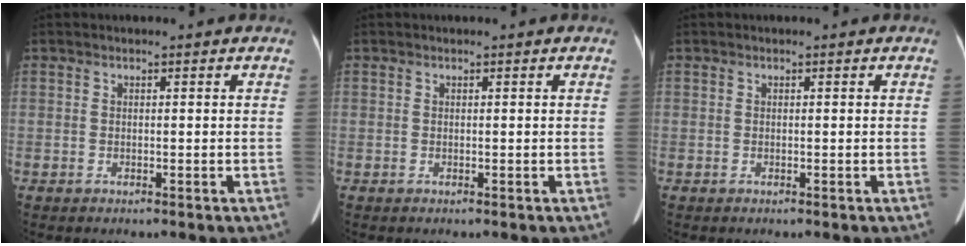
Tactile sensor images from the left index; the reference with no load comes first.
{"total": 0.0}
{"total": 0.0}